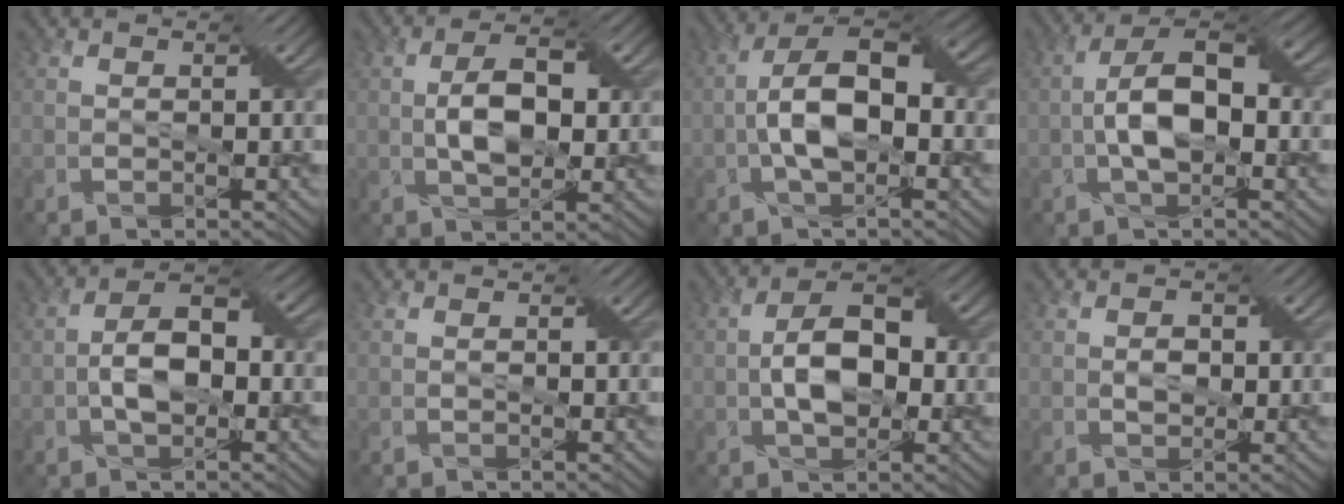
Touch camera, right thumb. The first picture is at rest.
{"total": 5.3, "force": [0.4, 2.6, 4.5], "torque": [-0.084, 0.003, 0.004]}
{"total": 8.3, "force": [-0.9, 4.0, 7.3], "torque": [-0.138, 0.013, -0.018]}
{"total": 7.7, "force": [-0.7, 3.7, 6.7], "torque": [-0.127, 0.012, -0.016]}
{"total": 5.8, "force": [-1.0, 3.1, 4.9], "torque": [-0.085, 0.011, -0.019]}
{"total": 0.0}
{"total": 6.6, "force": [-0.4, 3.9, 5.3], "torque": [-0.097, 0.009, -0.011]}
{"total": 1.5, "force": [0.1, 1.3, 0.8], "torque": [-0.014, -0.004, 0.004]}